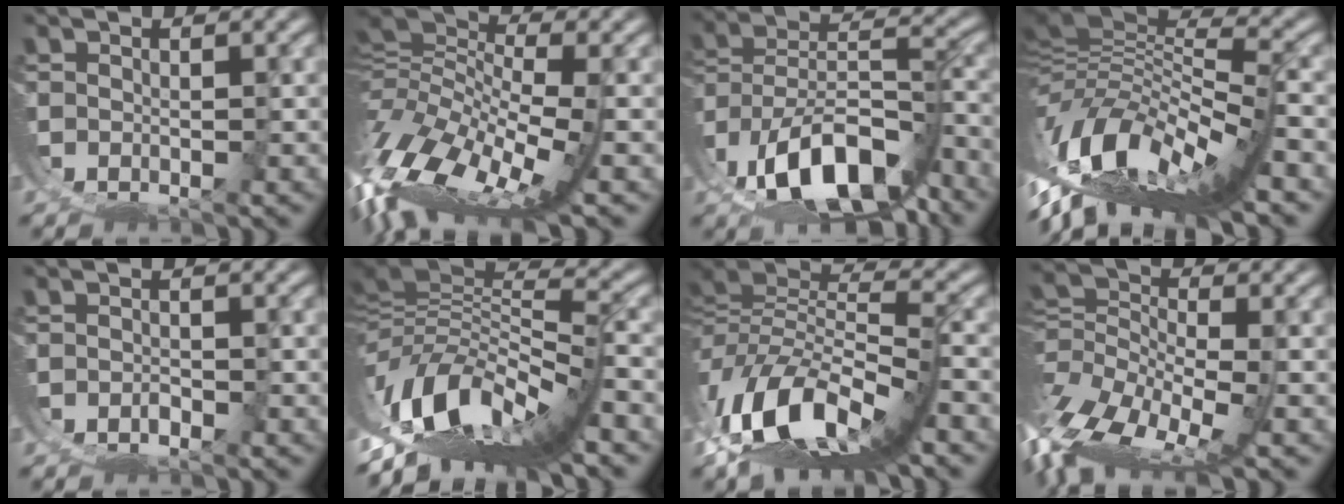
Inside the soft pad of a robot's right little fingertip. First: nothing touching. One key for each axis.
{"total": 12.6, "fx": 0.7, "fy": 7.0, "fz": 10.5, "tx": -0.212, "ty": -0.040, "tz": 0.035}
{"total": 8.7, "fx": -0.7, "fy": 5.2, "fz": 6.9, "tx": -0.115, "ty": -0.018, "tz": 0.003}
{"total": 18.2, "fx": -2.2, "fy": 10.0, "fz": 15.0, "tx": -0.261, "ty": -0.033, "tz": -0.018}
{"total": 1.1, "fx": -0.5, "fy": 0.8, "fz": 0.5, "tx": -0.008, "ty": -0.005, "tz": -0.007}
{"total": 16.5, "fx": -1.8, "fy": 9.0, "fz": 13.7, "tx": -0.243, "ty": -0.031, "tz": -0.013}
{"total": 12.9, "fx": -0.1, "fy": 7.4, "fz": 10.6, "tx": -0.199, "ty": -0.030, "tz": 0.008}
{"total": 10.4, "fx": 0.1, "fy": 6.2, "fz": 8.3, "tx": -0.171, "ty": -0.036, "tz": 0.024}